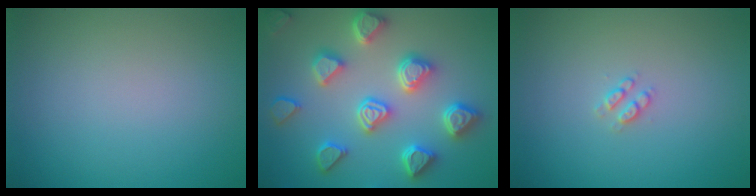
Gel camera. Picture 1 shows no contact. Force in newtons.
{"total": 6.0, "press": 5.8, "slide": 1.8}
{"total": 1.2, "press": 1.1, "slide": 0.3}